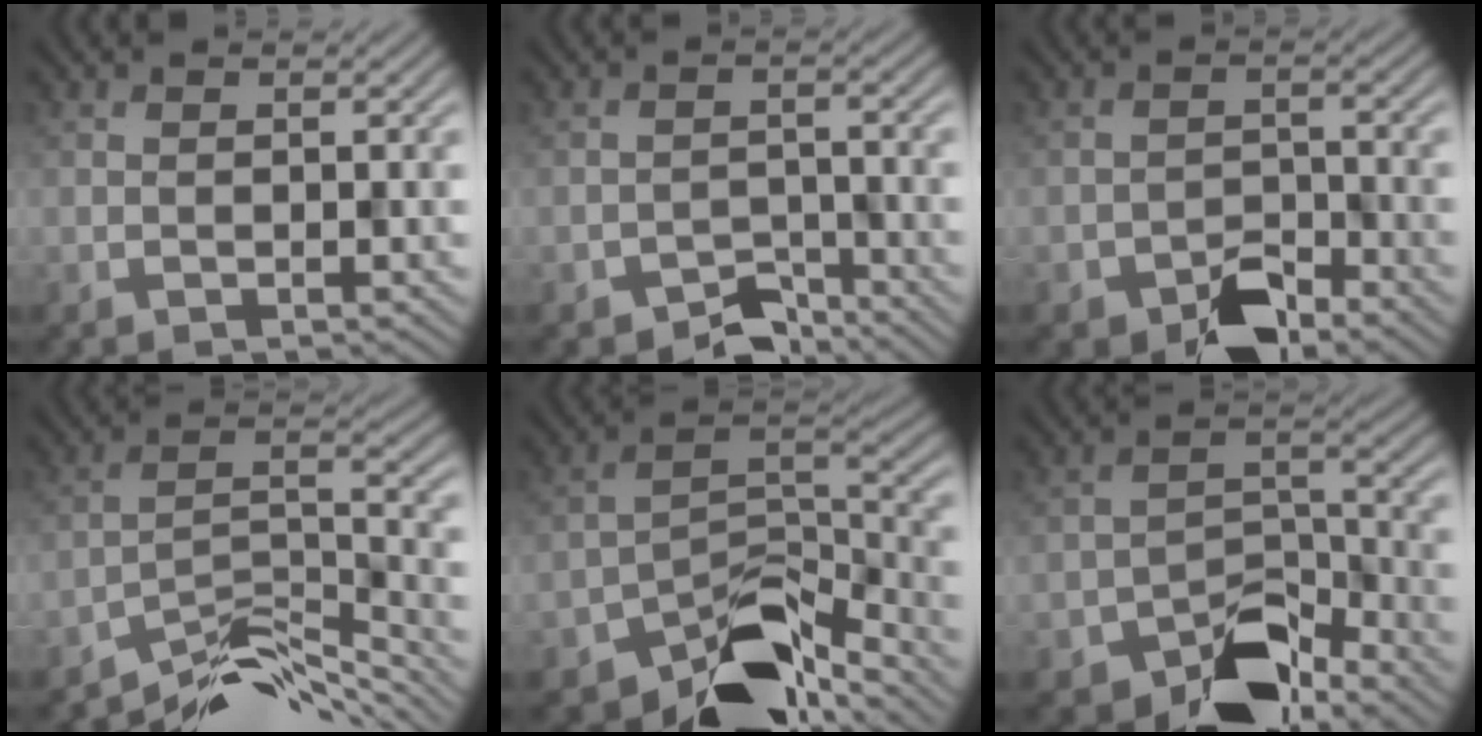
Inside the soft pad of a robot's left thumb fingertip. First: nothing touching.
{"total": 4.0, "force": [-3.3, 1.7, 1.2], "torque": [-0.017, 0.001, -0.061]}
{"total": 5.0, "force": [-3.5, 2.5, 2.5], "torque": [-0.039, 0.000, -0.066]}
{"total": 9.8, "force": [-8.2, 2.3, 4.9], "torque": [-0.085, 0.001, -0.148]}
{"total": 11.6, "force": [-8.6, 5.2, 5.8], "torque": [-0.087, -0.005, -0.152]}
{"total": 9.5, "force": [-7.3, 4.0, 4.5], "torque": [-0.060, -0.001, -0.136]}